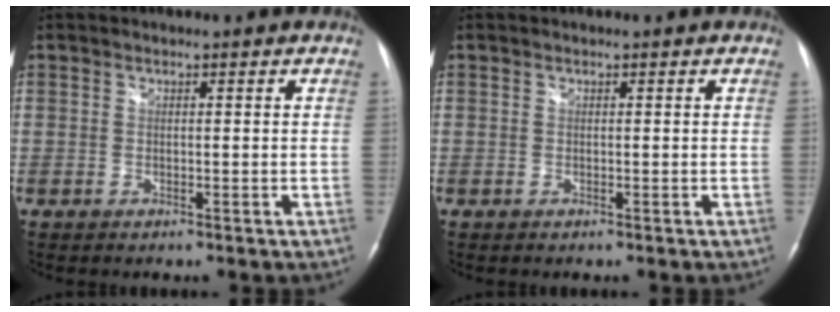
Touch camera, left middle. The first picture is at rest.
{"total": 0.0}